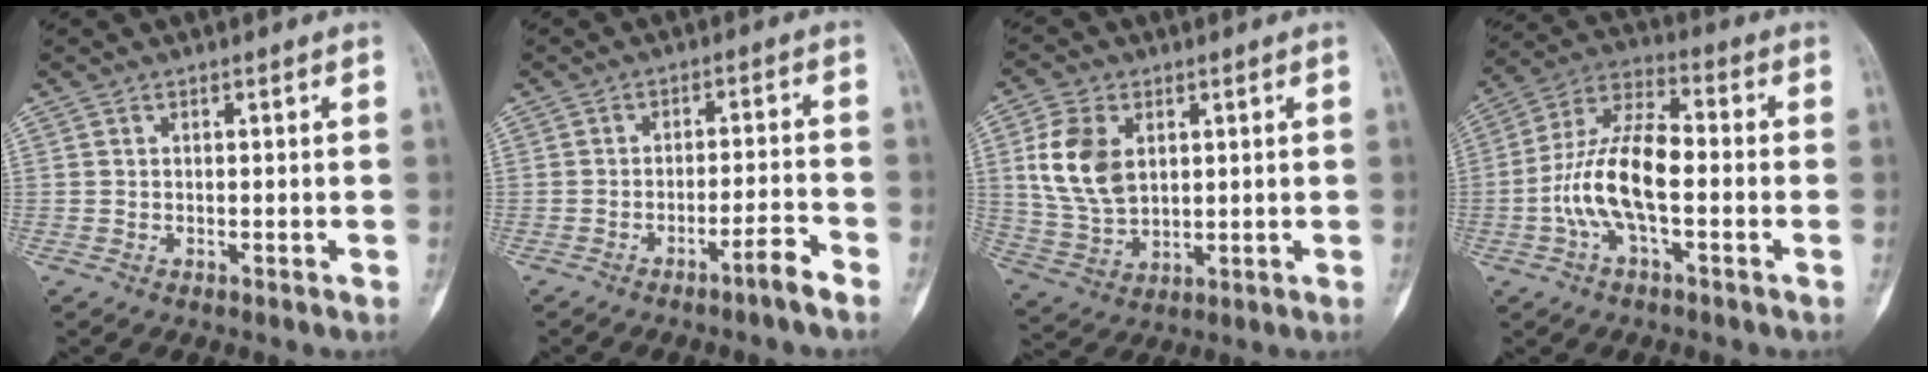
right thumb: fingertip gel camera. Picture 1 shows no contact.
{"total": 4.6, "force": [-3.3, -0.2, 3.1], "torque": [-0.059, 0.028, -0.054]}
{"total": 11.5, "force": [2.9, 7.6, 8.1], "torque": [-0.151, -0.009, 0.066]}
{"total": 13.1, "force": [-2.5, 5.2, 11.8], "torque": [-0.239, 0.042, -0.052]}